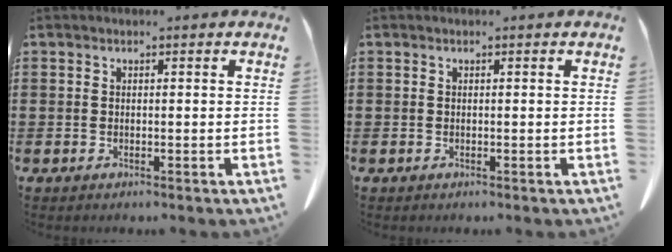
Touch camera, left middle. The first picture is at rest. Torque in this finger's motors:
{"motor_torque": [0.01, -0.01, 0.01, 0.00]}